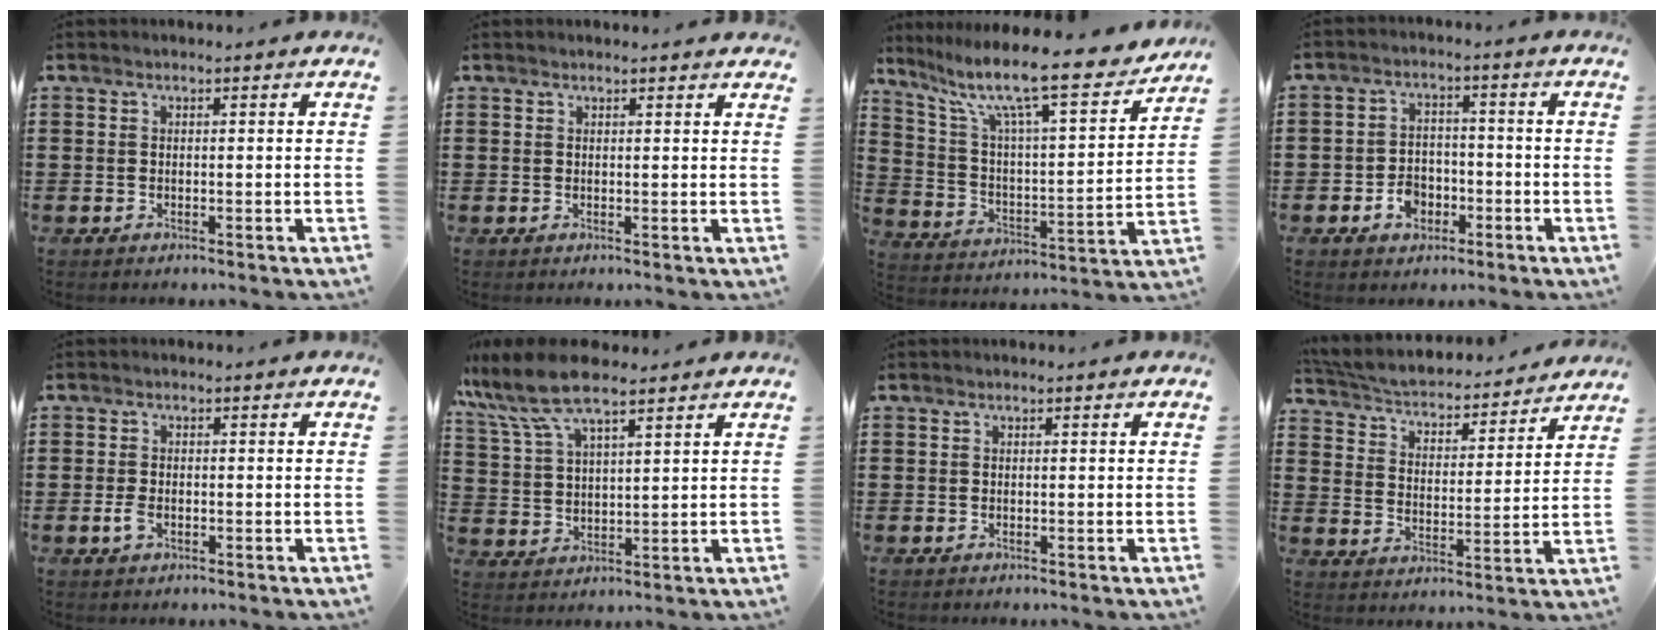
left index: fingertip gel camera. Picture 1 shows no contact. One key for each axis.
{"total": 1.1, "fx": 1.0, "fy": -0.1, "fz": 0.4, "tx": -0.008, "ty": -0.002, "tz": 0.020}
{"total": 11.9, "fx": 9.4, "fy": 1.4, "fz": 7.2, "tx": -0.159, "ty": -0.066, "tz": 0.149}
{"total": 4.3, "fx": -2.2, "fy": 3.1, "fz": 2.1, "tx": -0.033, "ty": 0.003, "tz": -0.042}
{"total": 2.3, "fx": -0.7, "fy": 1.2, "fz": 1.8, "tx": -0.058, "ty": -0.009, "tz": -0.019}
{"total": 8.6, "fx": 6.4, "fy": 2.6, "fz": 5.1, "tx": -0.128, "ty": -0.017, "tz": 0.114}
{"total": 0.0}
{"total": 3.5, "fx": 3.4, "fy": 0.3, "fz": 0.7, "tx": -0.035, "ty": -0.032, "tz": 0.048}